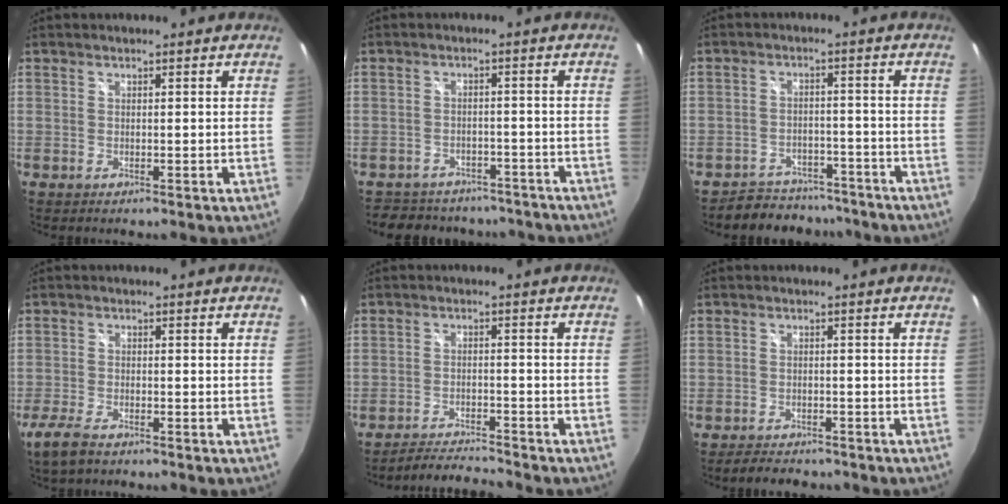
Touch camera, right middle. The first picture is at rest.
{"total": 14.7, "force": [-12.2, 6.8, 4.7], "torque": [-0.105, 0.018, -0.156]}
{"total": 10.4, "force": [-9.3, 4.3, 1.9], "torque": [-0.049, 0.016, -0.122]}
{"total": 5.5, "force": [-4.2, 1.8, 3.2], "torque": [-0.090, -0.012, -0.083]}
{"total": 6.6, "force": [-6.5, -0.4, 1.2], "torque": [-0.047, -0.001, -0.112]}
{"total": 5.2, "force": [-4.5, 2.0, 1.5], "torque": [-0.042, 0.004, -0.066]}